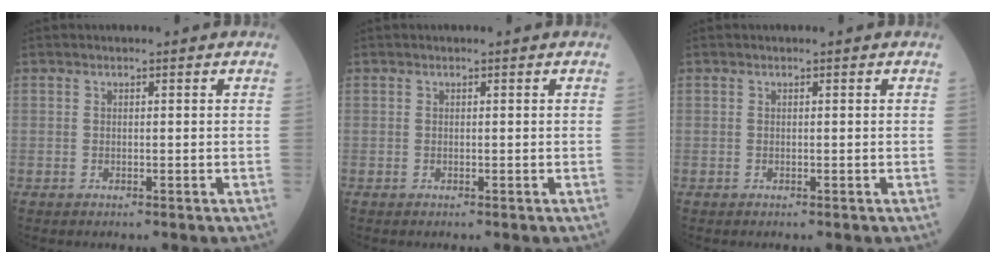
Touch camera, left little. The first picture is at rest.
{"total": 0.0}
{"total": 0.0}